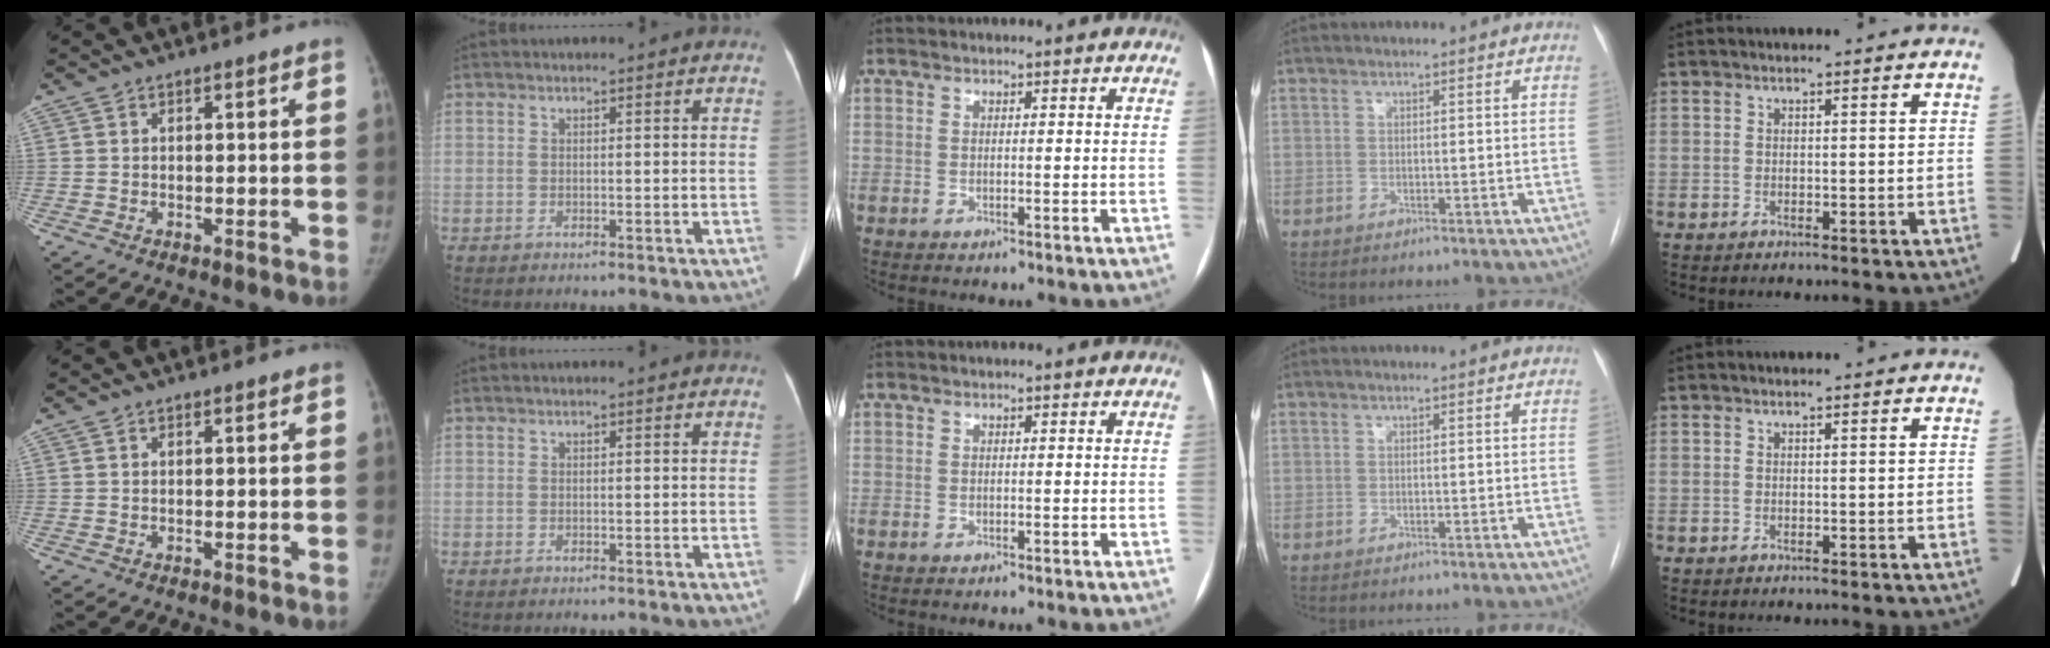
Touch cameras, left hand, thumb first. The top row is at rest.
{}